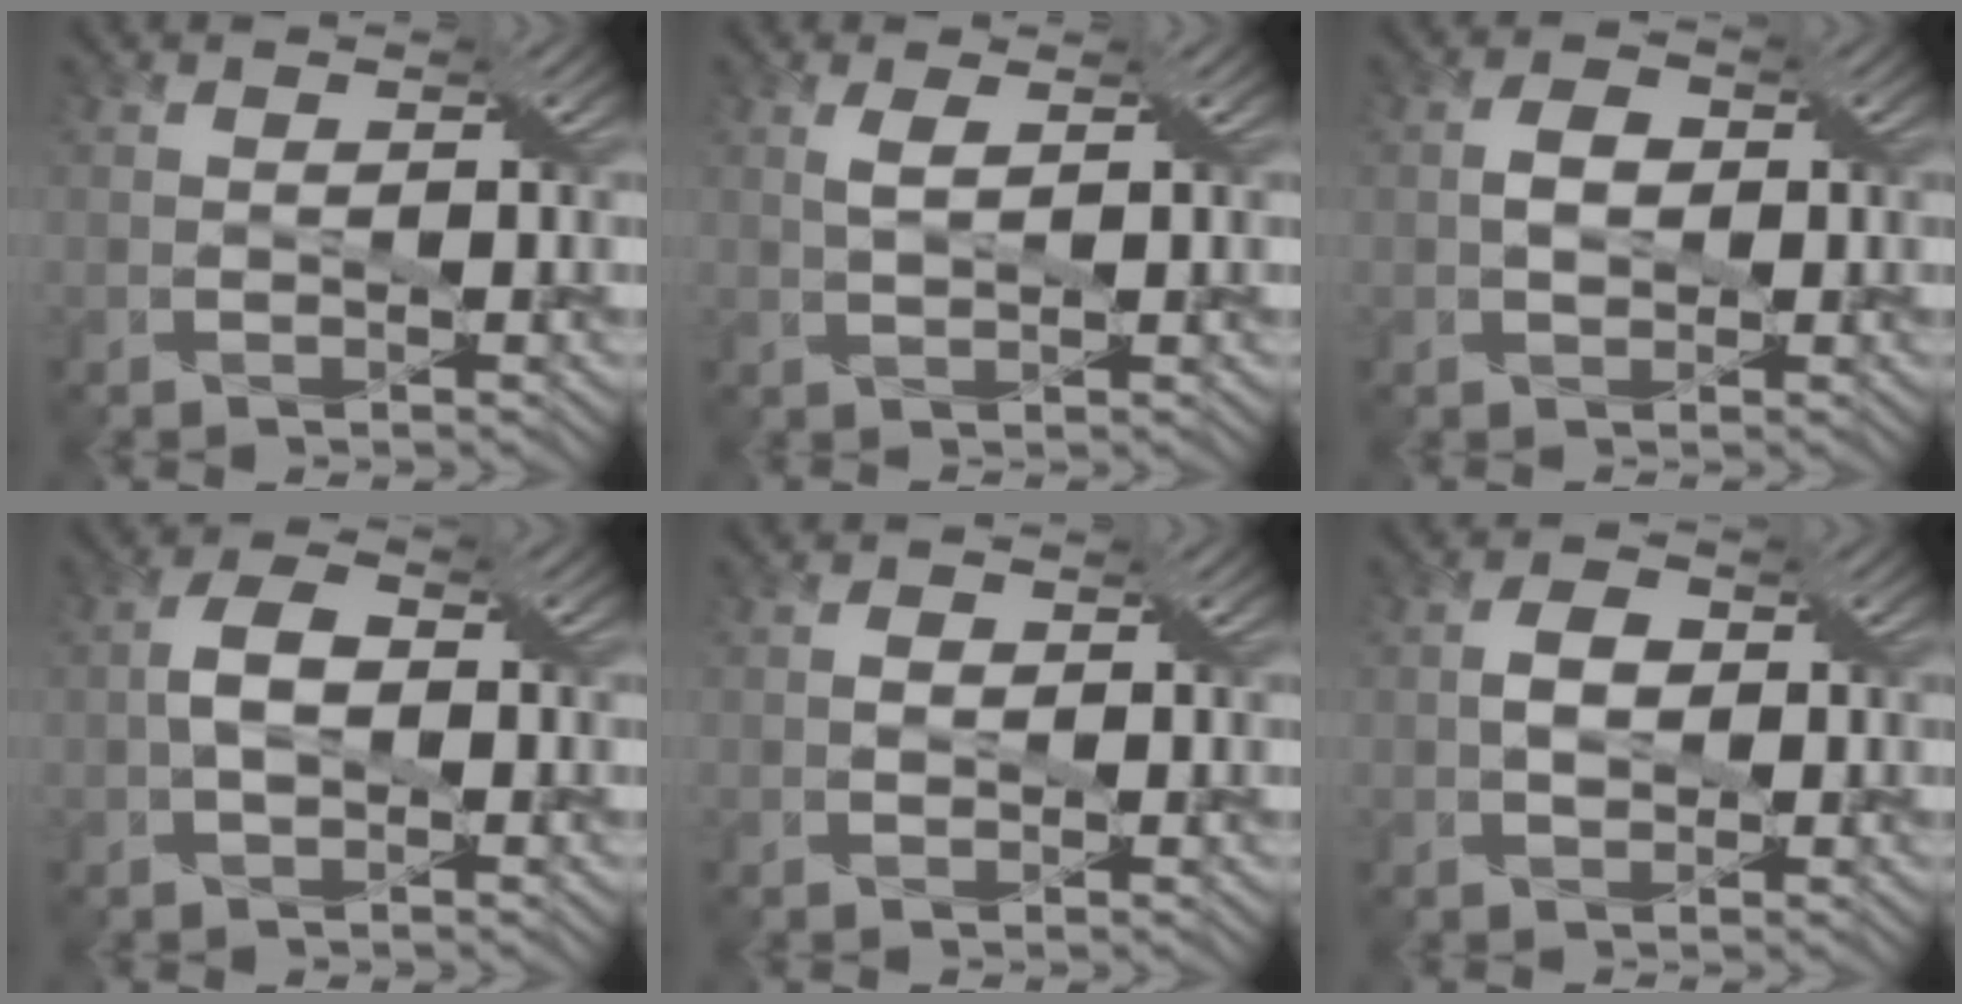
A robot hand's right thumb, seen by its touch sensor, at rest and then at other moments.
{"total": 1.8, "force": [0.8, 0.3, 1.6], "torque": [-0.041, 0.006, 0.016]}
{"total": 2.4, "force": [-0.1, 1.7, 1.7], "torque": [-0.037, 0.003, -0.003]}
{"total": 3.8, "force": [-0.3, 2.2, 3.1], "torque": [-0.066, 0.007, -0.008]}
{"total": 1.0, "force": [-0.1, 0.8, 0.6], "torque": [-0.012, 0.000, -0.005]}
{"total": 2.7, "force": [-0.1, 1.9, 2.0], "torque": [-0.044, 0.003, -0.003]}